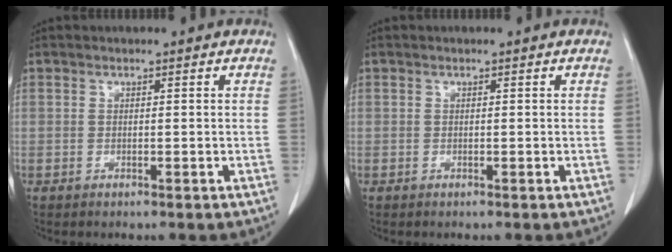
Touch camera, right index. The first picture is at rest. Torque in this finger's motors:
{"motor_torque": [0.00, 0.00, 0.01, 0.00]}